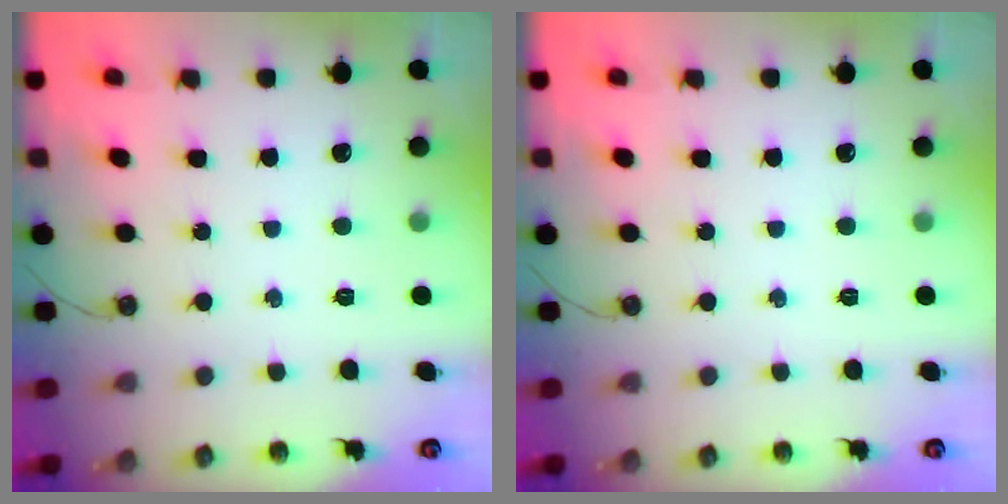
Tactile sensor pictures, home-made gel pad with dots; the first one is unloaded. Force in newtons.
{"total": 0.0}